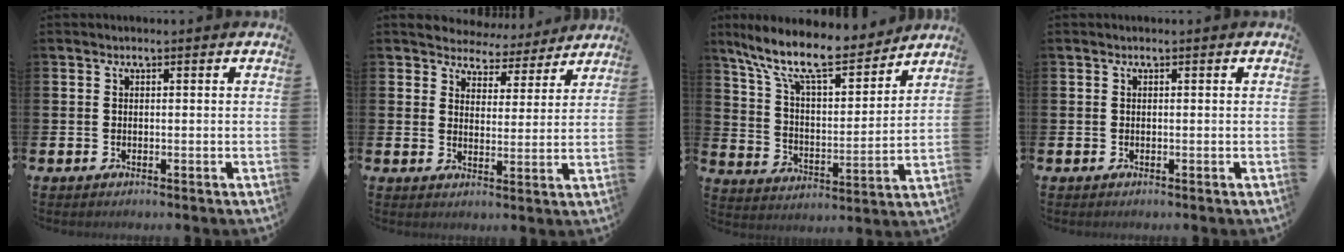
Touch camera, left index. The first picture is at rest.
{"total": 4.6, "force": [4.3, 1.6, -0.3], "torque": [-0.019, -0.038, 0.074]}
{"total": 12.1, "force": [10.2, 3.1, 5.6], "torque": [-0.134, -0.063, 0.174]}
{"total": 0.0}